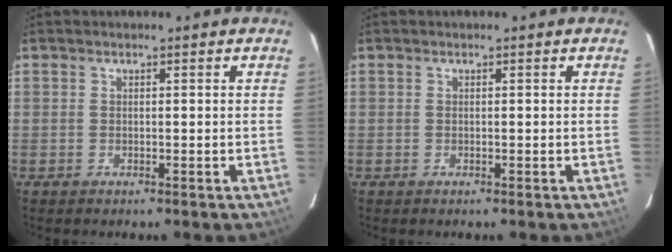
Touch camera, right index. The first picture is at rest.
{"total": 0.0}